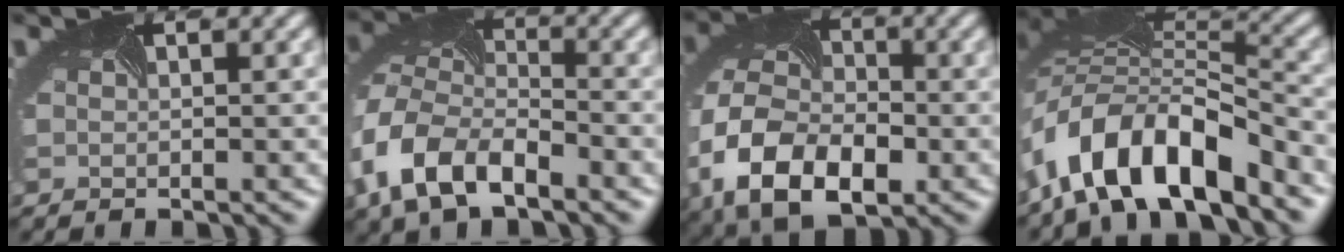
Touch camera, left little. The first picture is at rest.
{"total": 8.1, "force": [-3.7, 5.2, 5.0], "torque": [-0.120, -0.004, -0.078]}
{"total": 11.1, "force": [-4.1, 7.4, 7.2], "torque": [-0.165, -0.014, -0.076]}
{"total": 10.5, "force": [-6.2, 4.2, 7.4], "torque": [-0.134, 0.014, -0.124]}